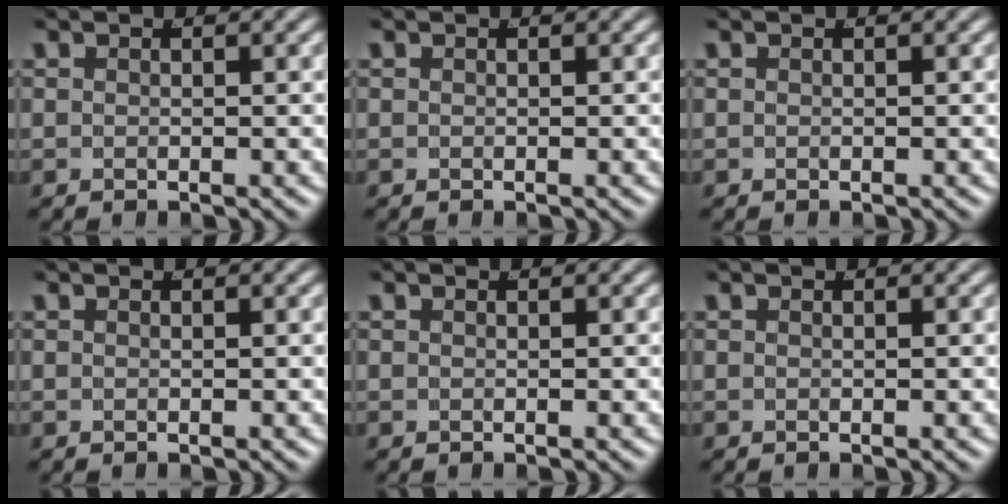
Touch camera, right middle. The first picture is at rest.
{"total": 0.0}
{"total": 0.0}
{"total": 1.2, "force": [-0.1, -1.1, -0.3], "torque": [0.016, -0.010, 0.008]}
{"total": 0.0}
{"total": 0.0}